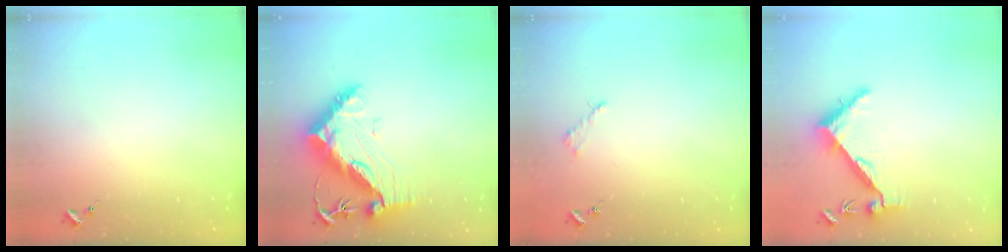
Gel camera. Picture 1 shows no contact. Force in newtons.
{"total": 14.8, "press": 14.7, "slide": 1.3}
{"total": 2.6, "press": 2.5, "slide": 0.3}
{"total": 6.4, "press": 6.4, "slide": 0.7}